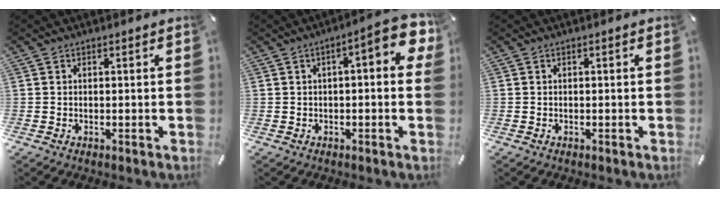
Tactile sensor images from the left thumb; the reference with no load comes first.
{"total": 8.4, "force": [2.2, 2.8, 7.7], "torque": [-0.100, -0.021, 0.035]}
{"total": 0.0}